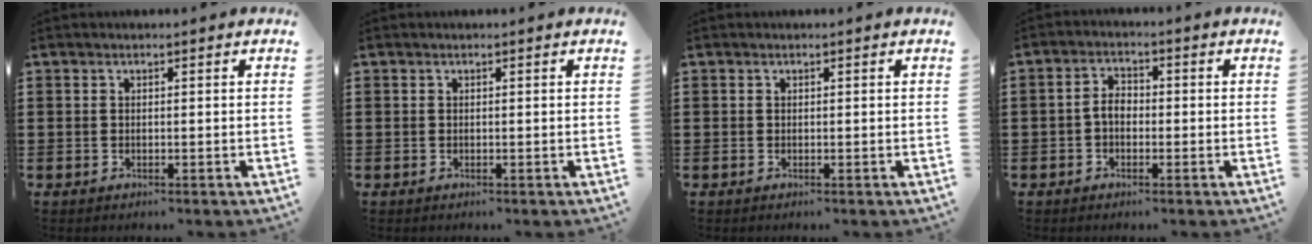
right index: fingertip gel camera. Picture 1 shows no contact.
{"total": 0.0}
{"total": 0.0}
{"total": 3.0, "force": [-0.7, 1.8, 2.3], "torque": [-0.058, -0.002, -0.019]}